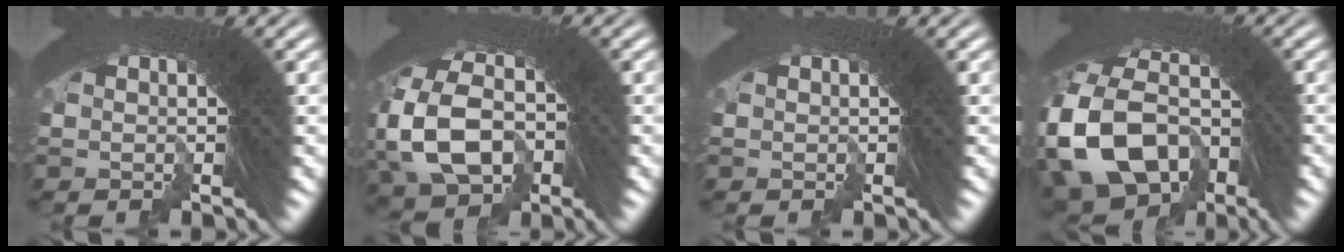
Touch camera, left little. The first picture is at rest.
{"total": 9.4, "force": [-3.0, 7.8, 4.2], "torque": [-0.084, -0.028, -0.047]}
{"total": 0.0}
{"total": 14.8, "force": [-4.7, 11.7, 7.7], "torque": [-0.169, -0.059, -0.072]}